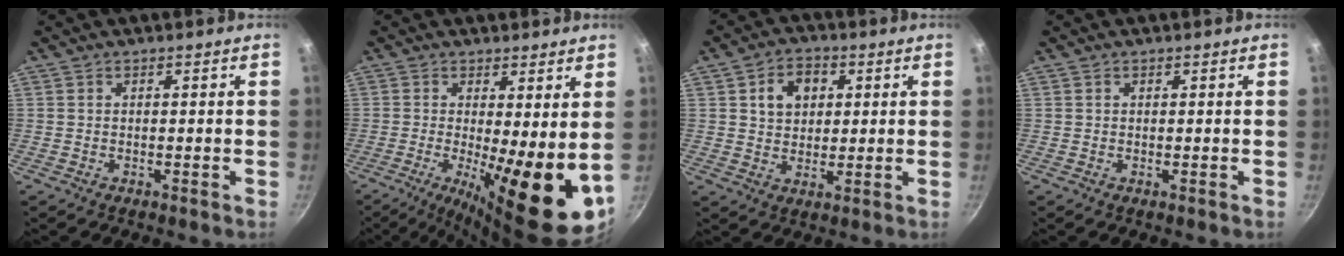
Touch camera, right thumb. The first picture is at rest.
{"total": 15.0, "force": [-1.0, 3.9, 14.4], "torque": [-0.194, -0.022, -0.010]}
{"total": 7.5, "force": [2.3, 5.8, 4.2], "torque": [-0.043, 0.002, 0.035]}
{"total": 0.0}